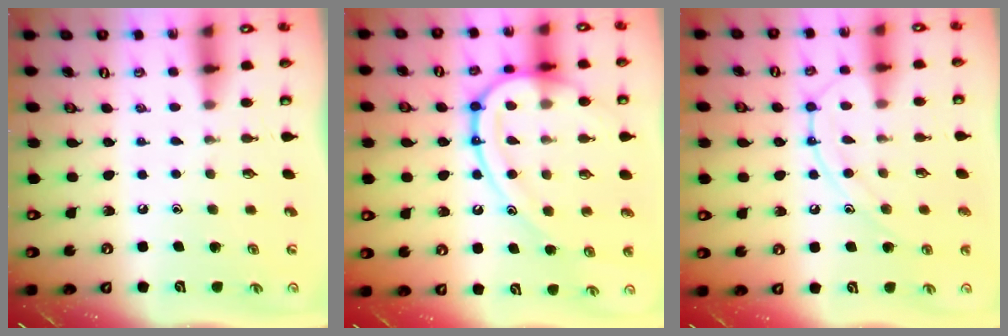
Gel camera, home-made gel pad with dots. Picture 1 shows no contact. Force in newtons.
{"total": 17.9, "press": 17.8, "slide": 2.1}
{"total": 11.5, "press": 11.5, "slide": 0.5}